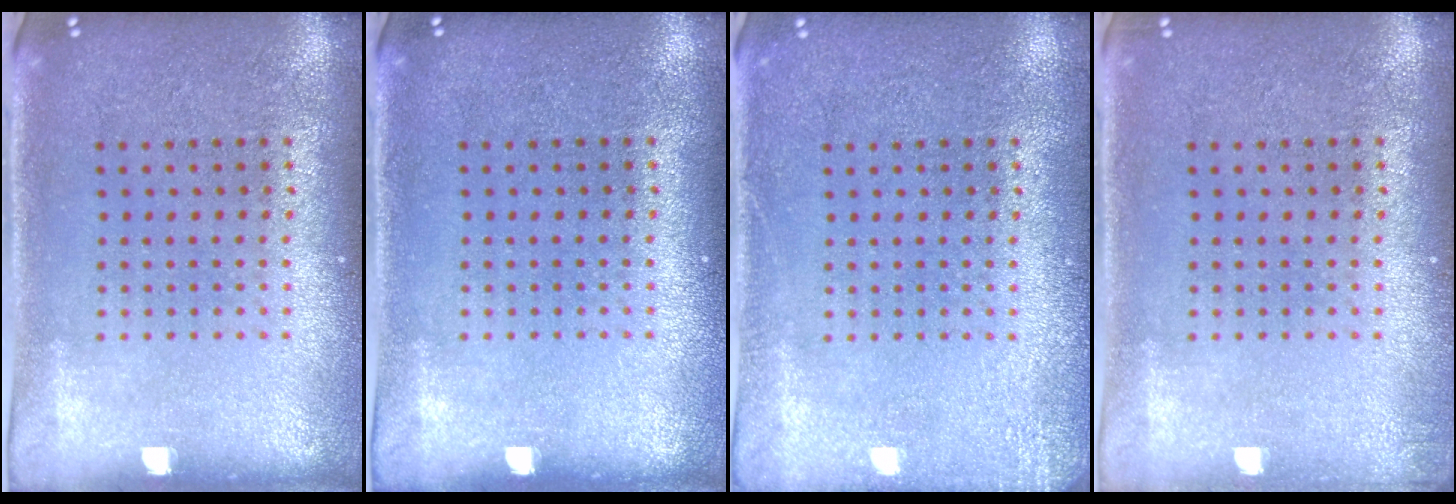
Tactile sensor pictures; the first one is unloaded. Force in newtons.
{"total": 0.0}
{"total": 1.7, "press": 1.7, "slide": 0.3}
{"total": 0.7, "press": 0.7, "slide": 0.2}